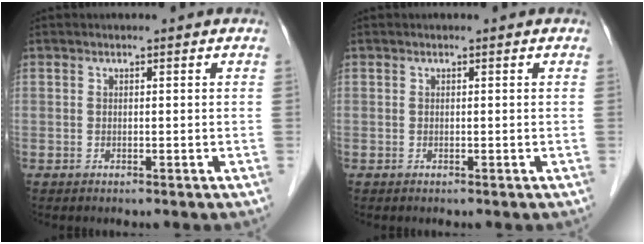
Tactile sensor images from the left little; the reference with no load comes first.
{"total": 0.0}